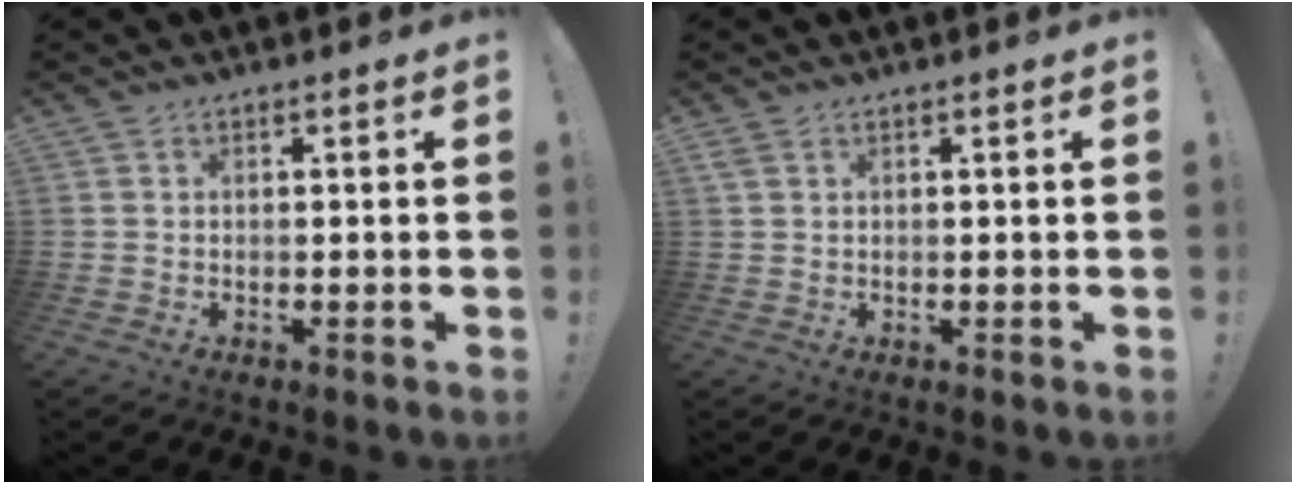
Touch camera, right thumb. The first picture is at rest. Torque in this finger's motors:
{"motor_torque": [-0.12, -0.23, -0.18, 0.04, 0.09]}